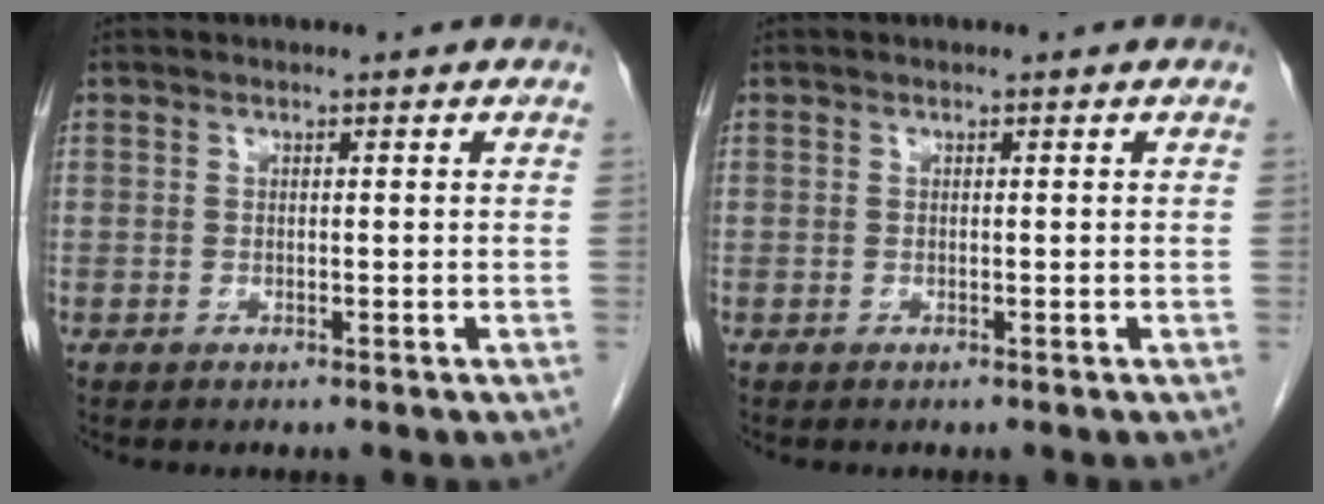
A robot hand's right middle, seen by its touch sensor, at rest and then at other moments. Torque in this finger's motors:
{"motor_torque": [-0.06, 0.06, 0.00, -0.01]}